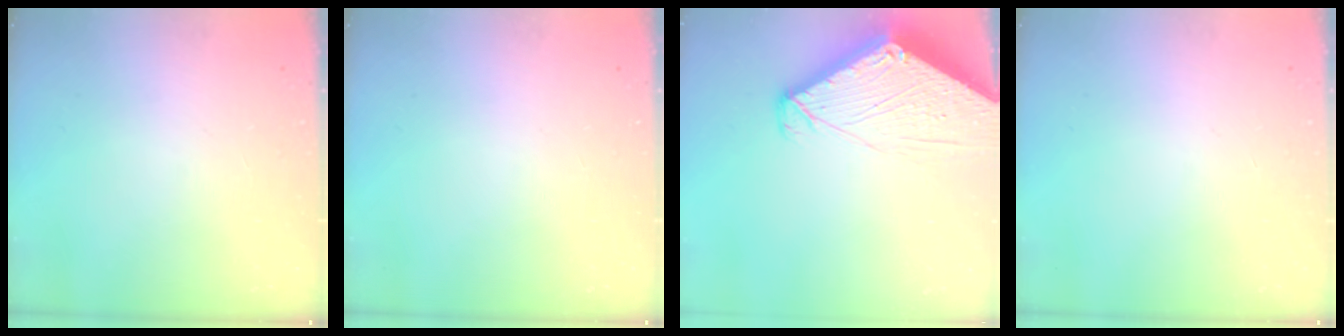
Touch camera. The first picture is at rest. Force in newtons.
{"total": 0.0}
{"total": 6.9, "press": 6.9, "slide": 0.6}
{"total": 0.0}